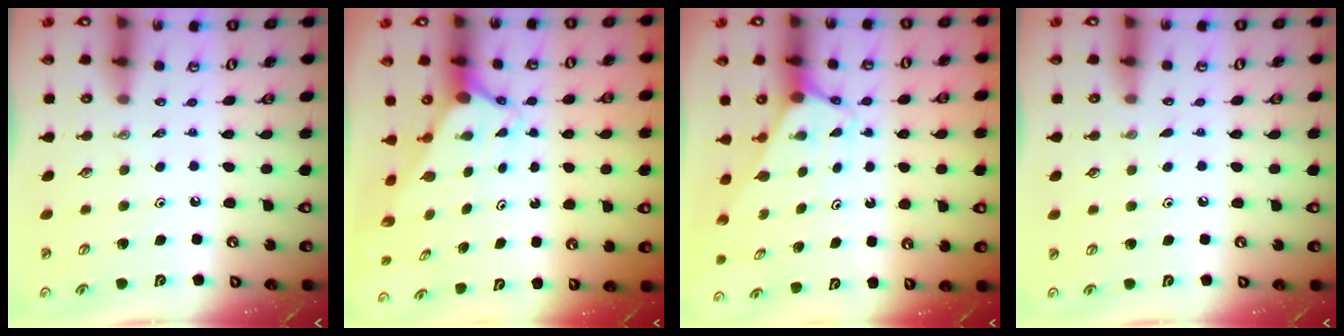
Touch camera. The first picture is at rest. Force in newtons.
{"total": 2.5, "press": 2.5, "slide": 0.2}
{"total": 2.6, "press": 2.6, "slide": 0.2}
{"total": 3.7, "press": 3.7, "slide": 0.5}